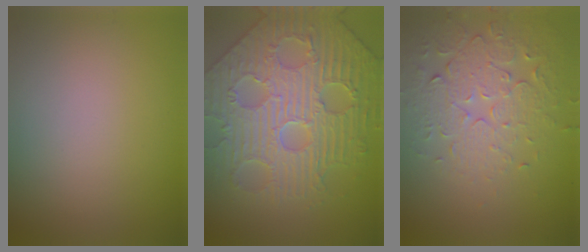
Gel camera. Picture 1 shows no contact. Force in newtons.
{"total": 6.9, "press": 5.9, "slide": 3.6}
{"total": 5.4, "press": 3.6, "slide": 4.0}